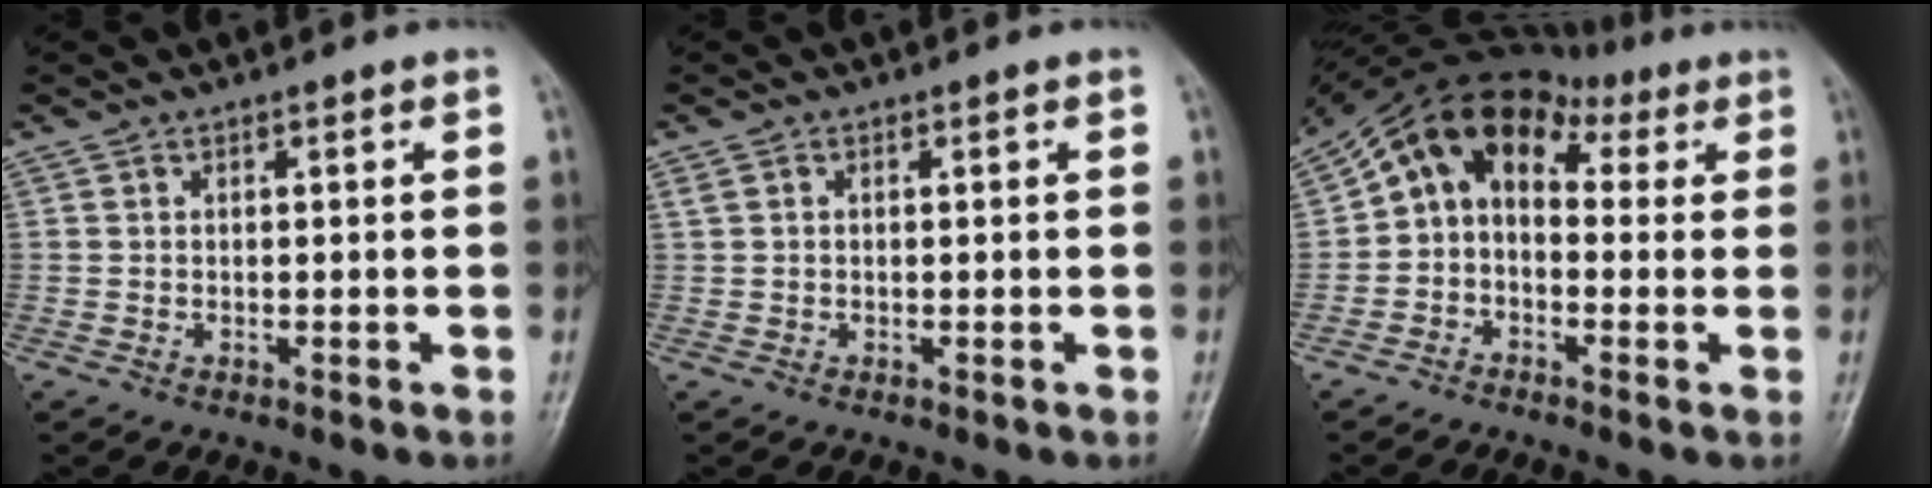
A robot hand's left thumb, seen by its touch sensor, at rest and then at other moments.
{"total": 0.9, "force": [0.2, 0.4, 0.8], "torque": [-0.021, 0.013, 0.008]}
{"total": 10.3, "force": [2.0, 7.9, 6.3], "torque": [-0.079, 0.048, 0.018]}